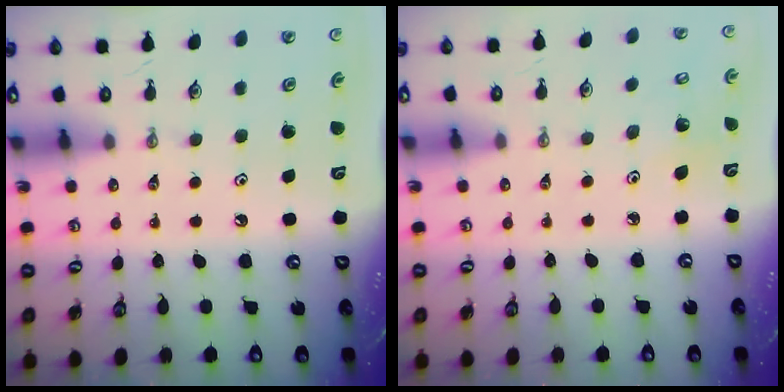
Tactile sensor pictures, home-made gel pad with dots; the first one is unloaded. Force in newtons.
{"total": 3.0, "press": 2.9, "slide": 0.5}